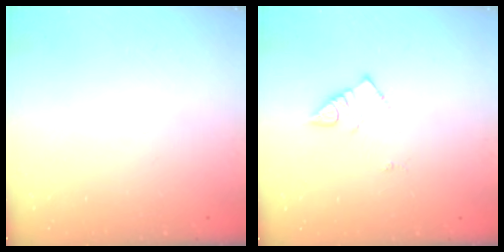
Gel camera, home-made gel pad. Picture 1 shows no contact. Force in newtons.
{"total": 3.7, "press": 3.7, "slide": 0.5}